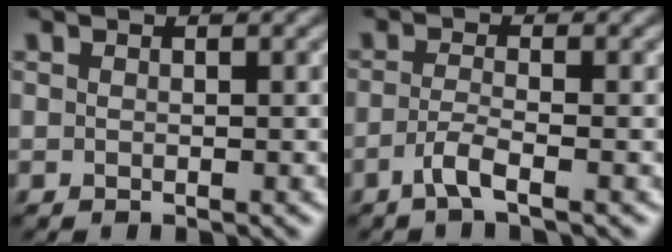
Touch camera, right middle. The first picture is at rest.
{"total": 2.3, "force": [-1.2, 0.4, 1.9], "torque": [-0.039, 0.000, -0.034]}